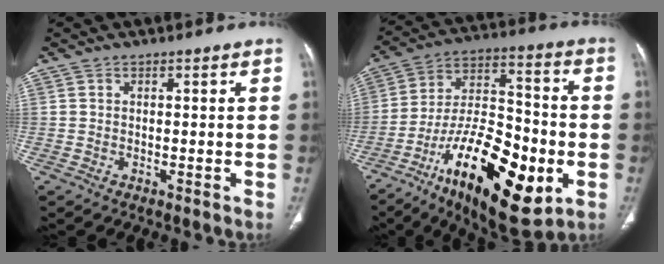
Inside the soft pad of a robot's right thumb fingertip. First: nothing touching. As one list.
[{"total": 26.0, "force": [-9.4, 10.9, 21.7], "torque": [-0.358, 0.036, -0.147]}]